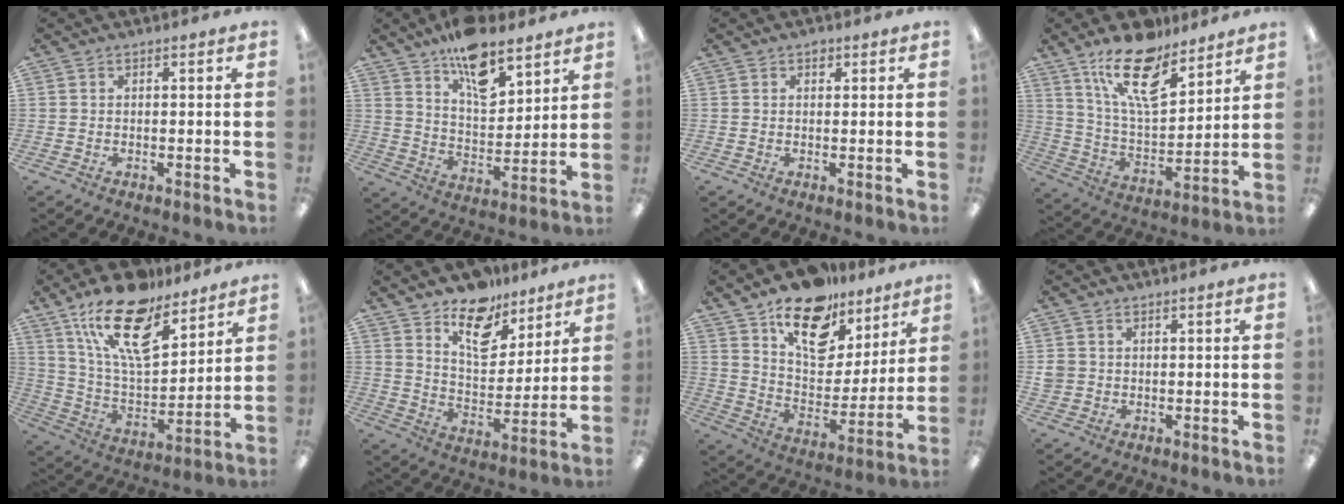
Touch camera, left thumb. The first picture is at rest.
{"total": 13.7, "force": [9.8, 6.1, 7.4], "torque": [-0.107, -0.059, 0.172]}
{"total": 1.3, "force": [0.7, 0.9, 0.6], "torque": [-0.006, -0.001, 0.011]}
{"total": 17.9, "force": [12.5, 7.3, 10.6], "torque": [-0.187, -0.061, 0.218]}
{"total": 20.3, "force": [14.1, 8.6, 11.9], "torque": [-0.214, -0.076, 0.249]}
{"total": 12.8, "force": [9.7, 6.6, 5.2], "torque": [-0.081, -0.060, 0.179]}
{"total": 17.8, "force": [12.5, 9.8, 7.9], "torque": [-0.131, -0.078, 0.224]}
{"total": 2.2, "force": [0.5, 2.1, 0.4], "torque": [-0.009, 0.003, 0.009]}